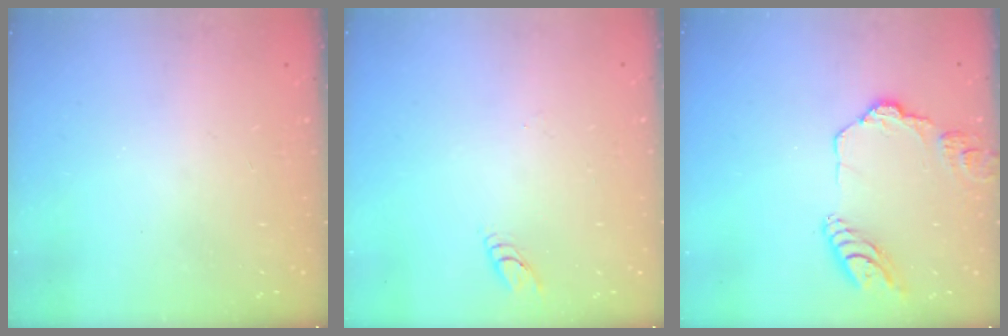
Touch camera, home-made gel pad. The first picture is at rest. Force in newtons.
{"total": 2.8, "press": 2.8, "slide": 0.2}
{"total": 13.0, "press": 13.0, "slide": 1.1}